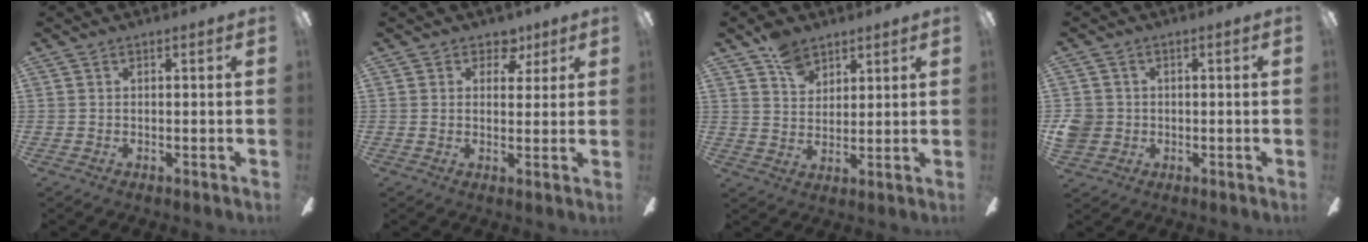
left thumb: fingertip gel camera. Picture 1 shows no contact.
{"total": 4.9, "force": [3.0, 3.3, 2.0], "torque": [-0.009, -0.011, 0.048]}
{"total": 7.3, "force": [5.2, 4.4, 2.6], "torque": [-0.046, -0.014, 0.096]}
{"total": 4.3, "force": [-0.1, 4.2, 1.1], "torque": [-0.032, 0.005, -0.003]}